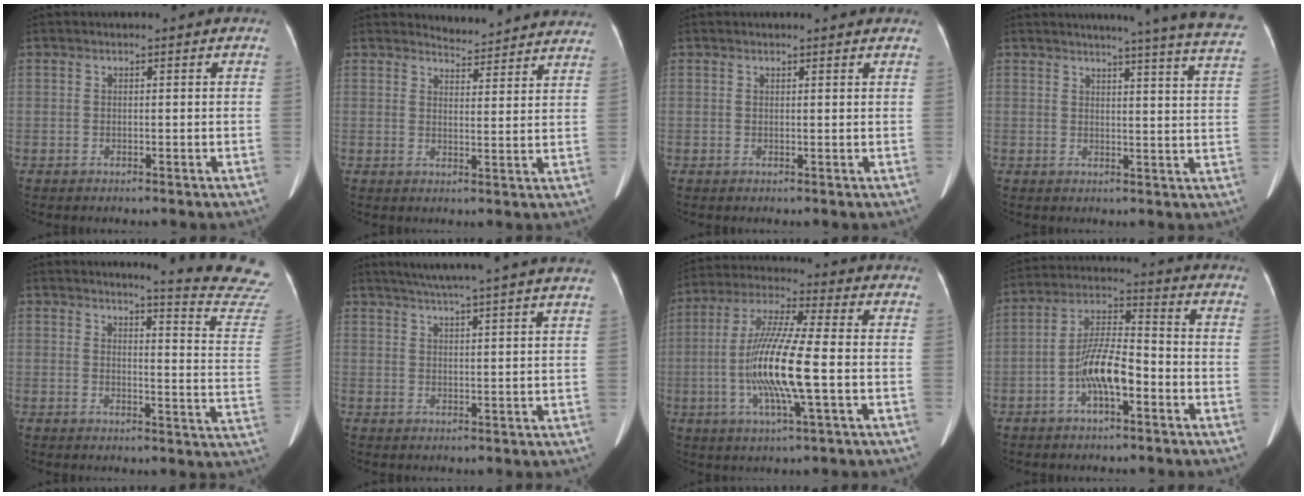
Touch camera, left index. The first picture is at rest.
{"total": 11.6, "force": [11.4, 1.3, 1.0], "torque": [0.006, -0.024, 0.117]}
{"total": 2.2, "force": [2.2, 0.2, 0.6], "torque": [-0.008, -0.002, 0.016]}
{"total": 18.5, "force": [17.0, -0.6, 7.4], "torque": [-0.093, -0.077, 0.176]}
{"total": 14.8, "force": [14.5, -1.4, 2.6], "torque": [-0.017, -0.142, 0.138]}
{"total": 17.0, "force": [14.7, -1.0, 8.5], "torque": [-0.141, 0.009, 0.186]}
{"total": 13.9, "force": [-2.3, 1.0, 13.6], "torque": [-0.274, -0.003, -0.045]}
{"total": 9.2, "force": [-3.4, 2.7, 8.1], "torque": [-0.163, 0.018, -0.061]}